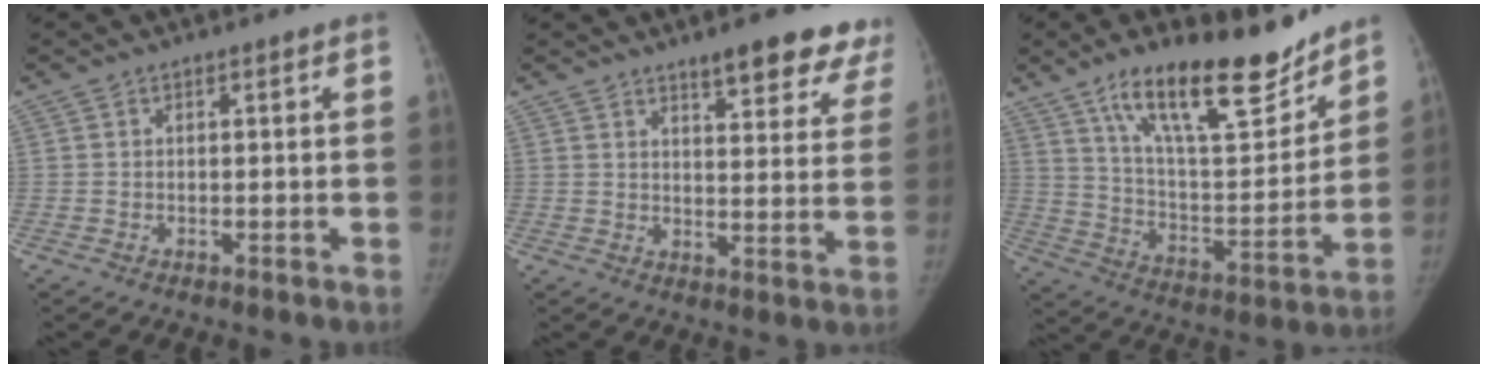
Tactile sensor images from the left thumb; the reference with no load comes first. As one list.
[{"total": 13.6, "force": [10.2, 4.1, 7.9], "torque": [-0.049, -0.053, 0.118]}, {"total": 21.7, "force": [15.5, 6.9, 13.6], "torque": [-0.176, -0.081, 0.262]}]